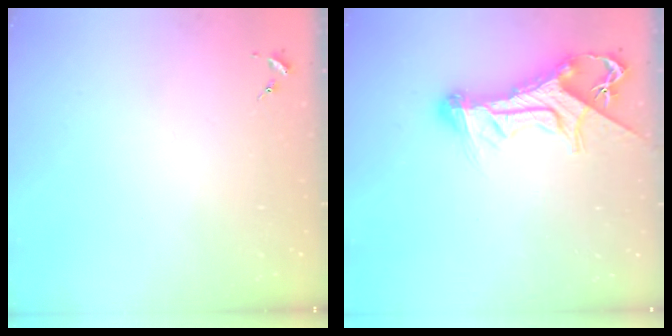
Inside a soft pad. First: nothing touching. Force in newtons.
{"total": 16.2, "press": 16.1, "slide": 1.6}